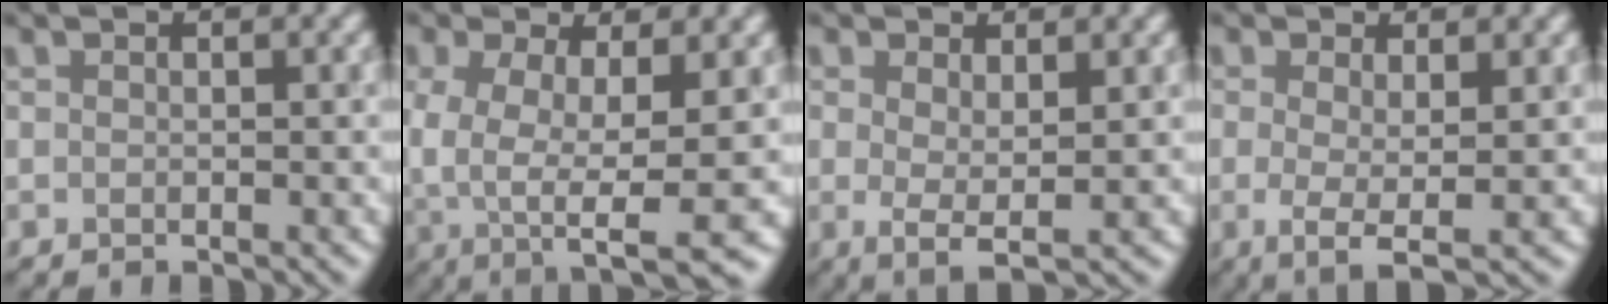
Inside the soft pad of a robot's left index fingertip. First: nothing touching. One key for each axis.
{"total": 9.1, "fx": -2.2, "fy": 4.0, "fz": 7.9, "tx": -0.167, "ty": -0.021, "tz": -0.024}
{"total": 2.5, "fx": 0.3, "fy": 0.8, "fz": 2.3, "tx": -0.044, "ty": -0.001, "tz": 0.008}
{"total": 3.2, "fx": -0.4, "fy": 1.0, "fz": 3.0, "tx": -0.059, "ty": -0.004, "tz": -0.005}